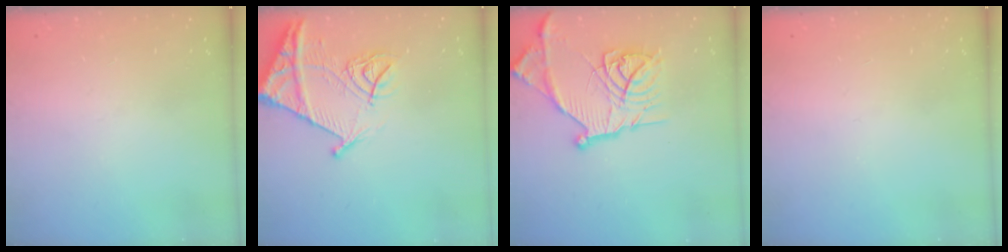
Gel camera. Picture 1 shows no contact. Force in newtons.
{"total": 13.6, "press": 13.6, "slide": 1.5}
{"total": 20.3, "press": 20.2, "slide": 1.6}
{"total": 0.0}